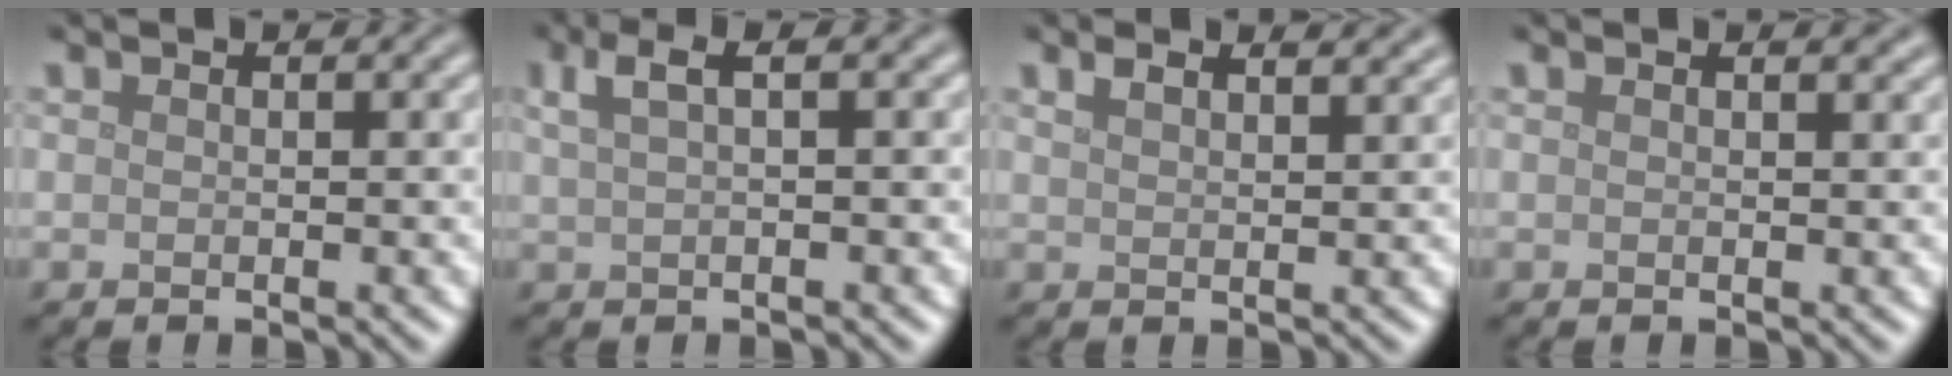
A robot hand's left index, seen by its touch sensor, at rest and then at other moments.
{"total": 3.2, "force": [1.4, 1.0, 2.7], "torque": [-0.041, 0.010, 0.024]}
{"total": 3.3, "force": [2.6, 1.1, 1.6], "torque": [-0.020, 0.016, 0.033]}
{"total": 1.1, "force": [1.0, 0.3, 0.5], "torque": [-0.004, 0.000, 0.010]}